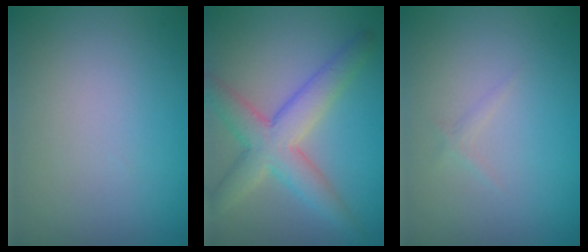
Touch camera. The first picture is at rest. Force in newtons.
{"total": 5.4, "press": 5.4, "slide": 0.3}
{"total": 0.5, "press": 0.5, "slide": 0.0}